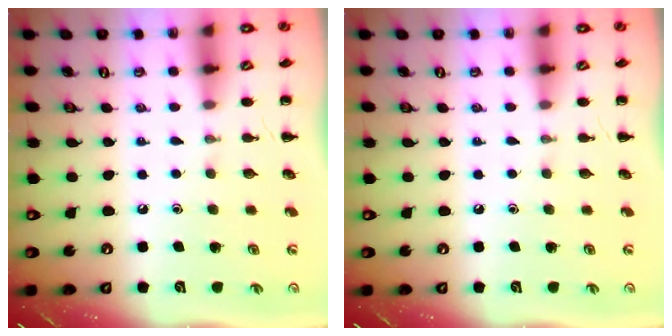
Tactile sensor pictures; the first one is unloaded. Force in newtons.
{"total": 0.0}